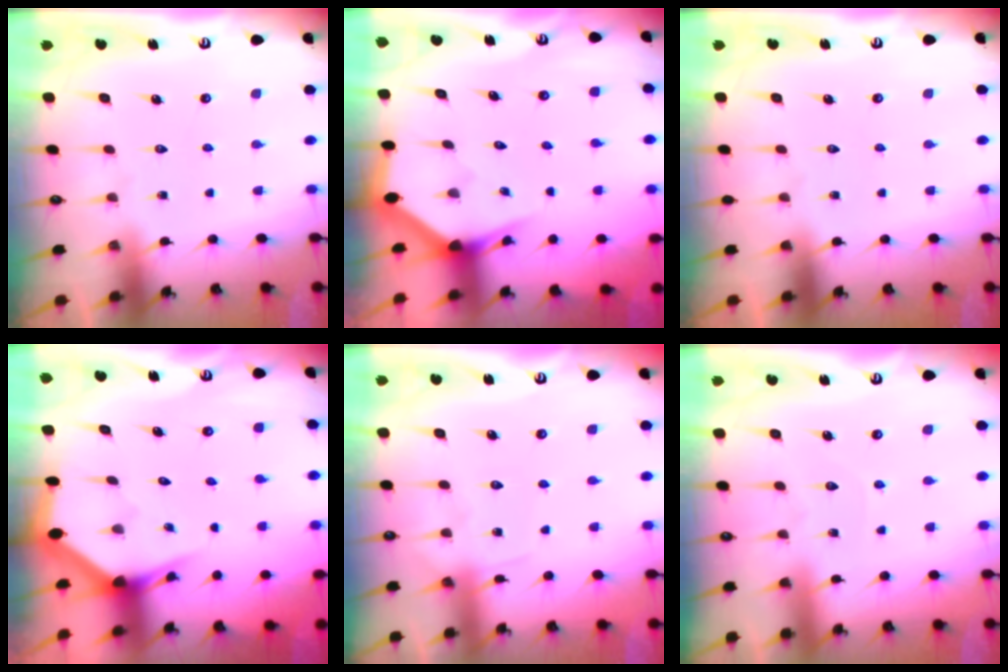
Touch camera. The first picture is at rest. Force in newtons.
{"total": 2.6, "press": 2.6, "slide": 0.0}
{"total": 0.0}
{"total": 3.1, "press": 3.1, "slide": 0.1}
{"total": 5.6, "press": 5.6, "slide": 0.6}
{"total": 2.9, "press": 2.9, "slide": 0.2}